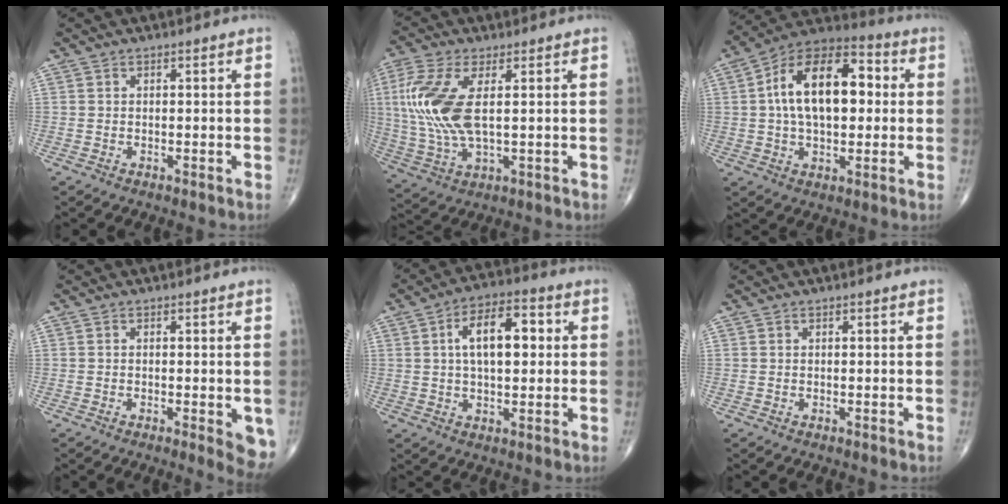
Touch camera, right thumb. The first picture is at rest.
{"total": 13.8, "force": [2.1, 5.9, 12.3], "torque": [-0.294, -0.003, 0.047]}
{"total": 18.4, "force": [2.3, 10.2, 15.1], "torque": [-0.232, 0.032, 0.030]}
{"total": 5.4, "force": [-1.7, 1.5, 4.9], "torque": [-0.048, -0.010, -0.023]}
{"total": 11.4, "force": [2.0, 5.7, 9.6], "torque": [-0.140, 0.017, 0.029]}
{"total": 0.0}